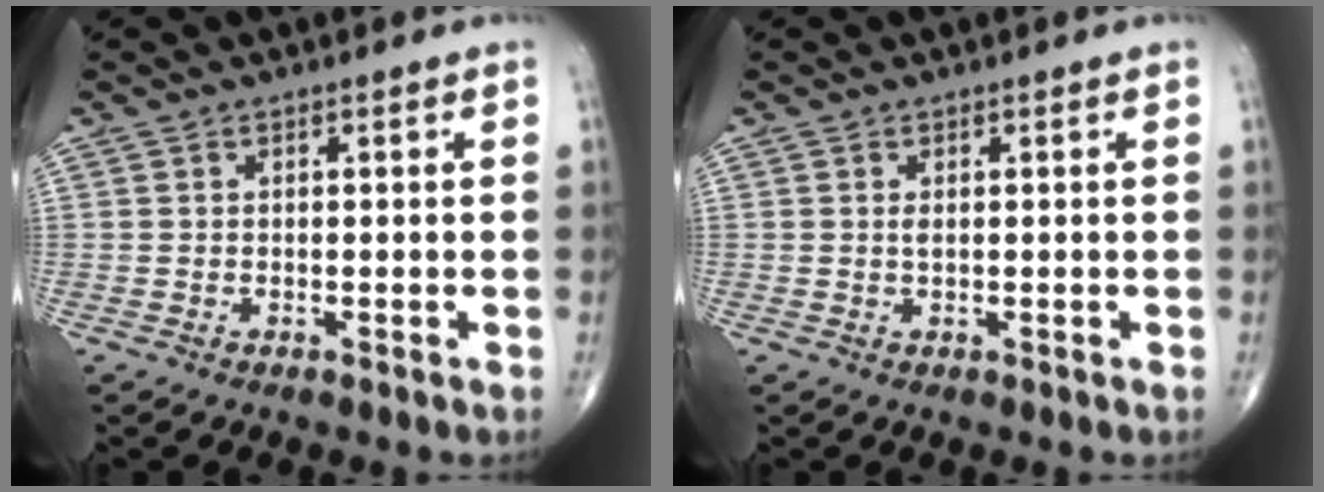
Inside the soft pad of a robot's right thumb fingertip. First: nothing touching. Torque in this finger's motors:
{"motor_torque": [0.34, 0.15, 0.21, -0.11, -0.01]}